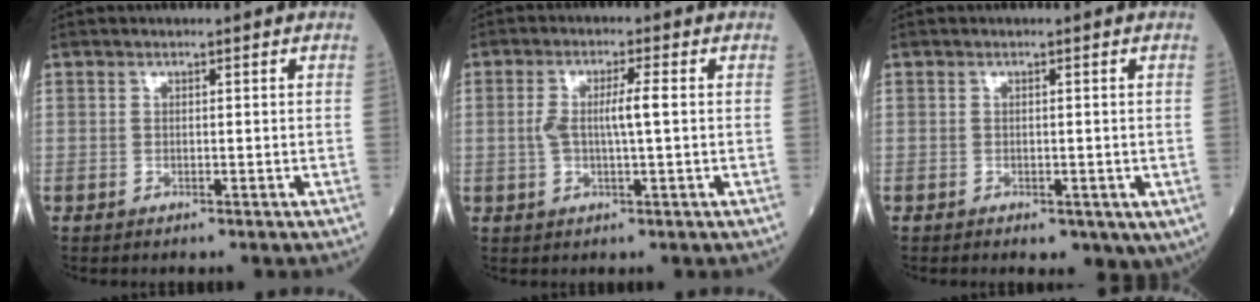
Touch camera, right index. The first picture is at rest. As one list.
[{"total": 4.0, "force": [0.2, 0.4, 4.0], "torque": [-0.079, 0.005, 0.005]}, {"total": 5.4, "force": [-2.1, 2.7, 4.2], "torque": [-0.047, -0.010, -0.021]}]